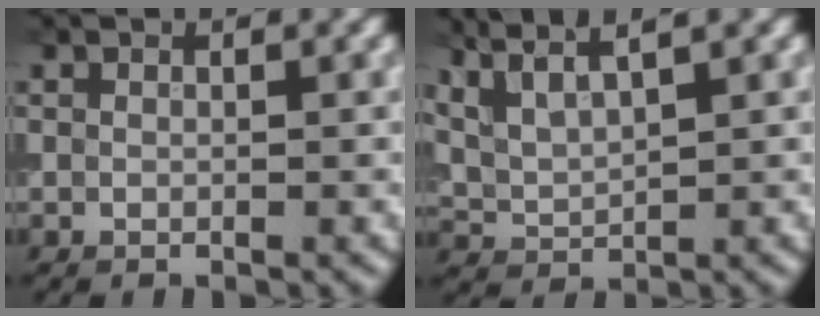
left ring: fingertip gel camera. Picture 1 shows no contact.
{"total": 5.4, "force": [4.0, 1.4, 3.3], "torque": [-0.073, 0.025, 0.062]}